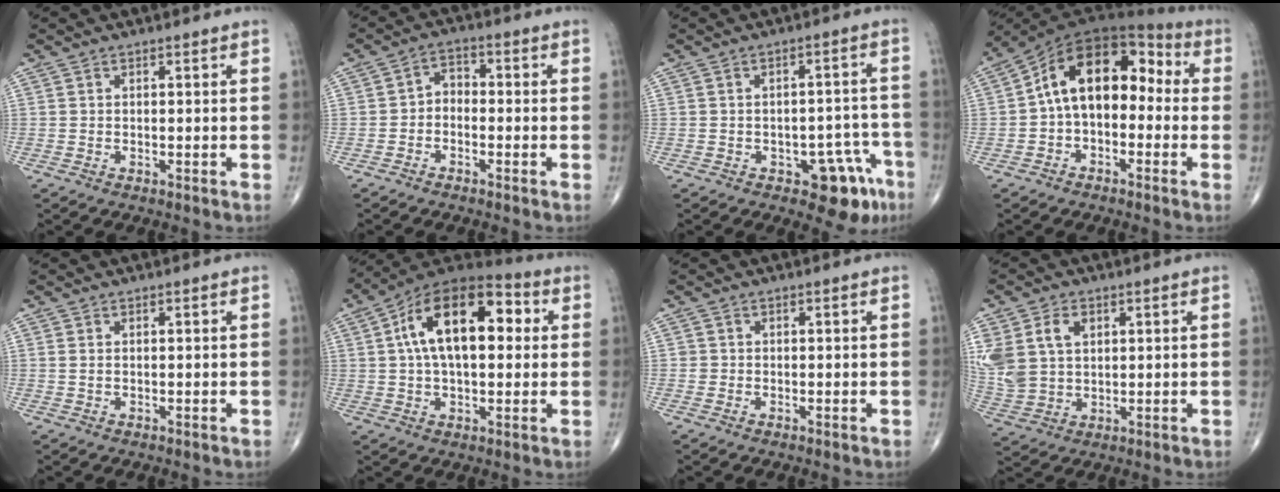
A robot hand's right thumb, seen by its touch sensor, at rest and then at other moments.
{"total": 3.6, "force": [-1.2, 2.6, 2.2], "torque": [-0.023, 0.026, -0.035]}
{"total": 9.1, "force": [-4.9, 4.5, 6.1], "torque": [-0.036, 0.035, -0.057]}
{"total": 14.4, "force": [-0.4, 9.3, 11.0], "torque": [-0.148, 0.055, -0.024]}
{"total": 0.7, "force": [0.3, 0.4, 0.6], "torque": [-0.015, 0.003, 0.008]}
{"total": 19.3, "force": [3.8, 10.2, 15.9], "torque": [-0.245, 0.029, 0.050]}
{"total": 0.8, "force": [-0.1, 0.8, 0.0], "torque": [0.004, 0.004, -0.002]}
{"total": 12.8, "force": [4.0, 9.1, 8.1], "torque": [-0.182, -0.001, 0.089]}